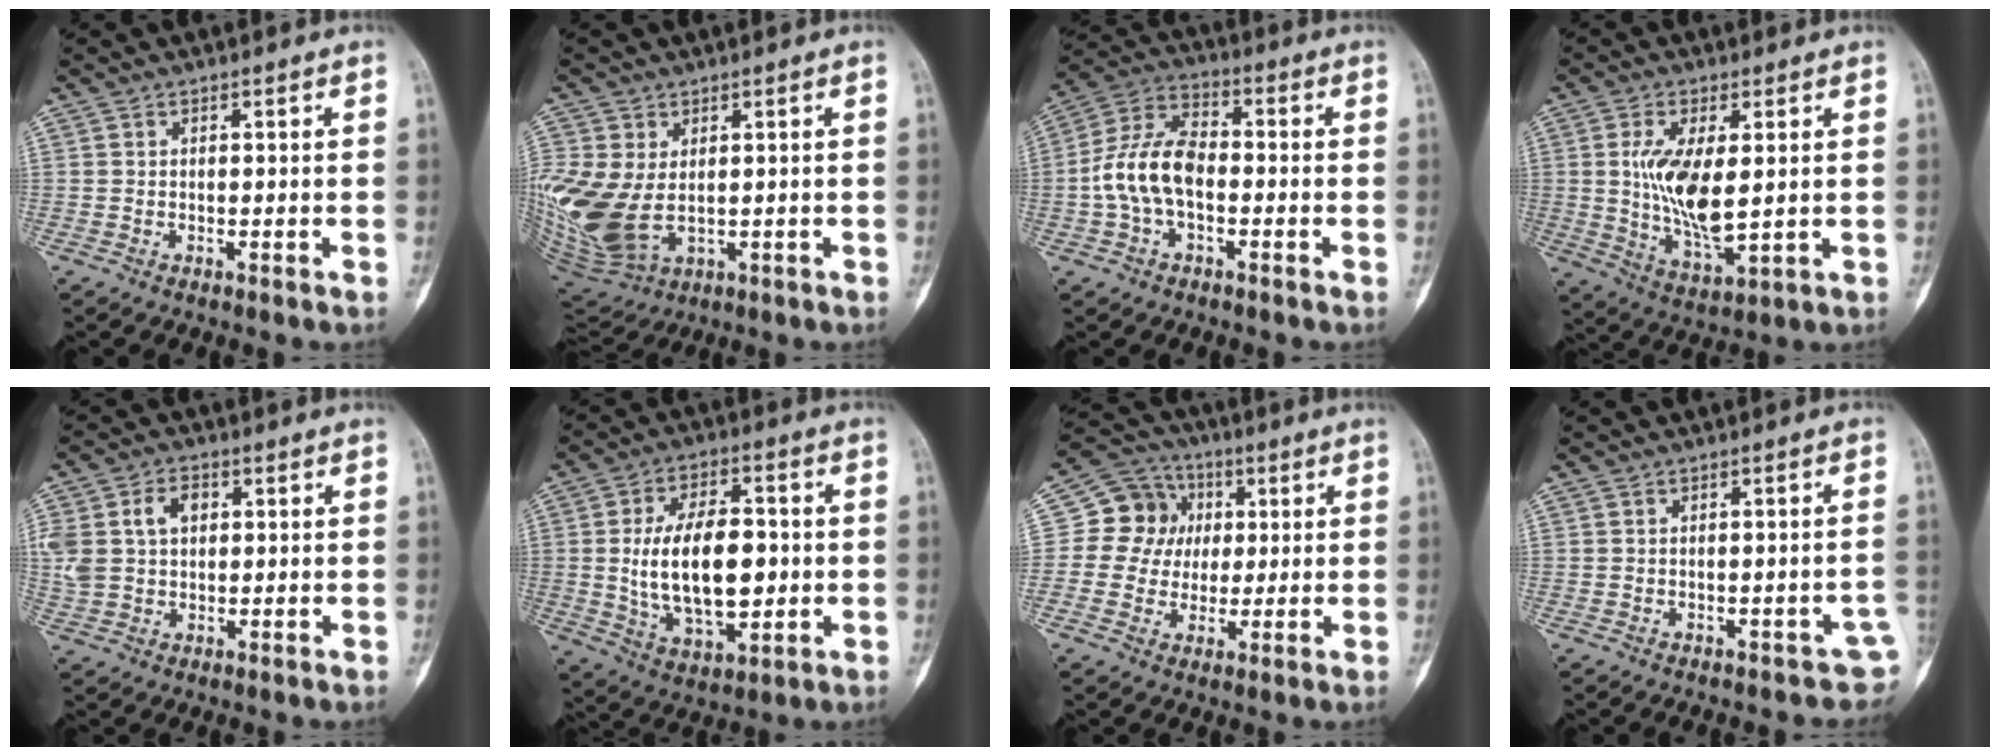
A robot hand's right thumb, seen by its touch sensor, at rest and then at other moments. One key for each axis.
{"total": 15.9, "fx": 0.2, "fy": 10.7, "fz": 11.7, "tx": -0.285, "ty": -0.018, "tz": 0.028}
{"total": 11.3, "fx": -1.6, "fy": 6.7, "fz": 9.0, "tx": -0.178, "ty": 0.038, "tz": -0.039}
{"total": 11.7, "fx": 1.2, "fy": 4.8, "fz": 10.6, "tx": -0.203, "ty": -0.023, "tz": 0.033}
{"total": 11.3, "fx": 2.6, "fy": 8.2, "fz": 7.3, "tx": -0.167, "ty": 0.012, "tz": 0.053}
{"total": 17.1, "fx": -0.1, "fy": 9.3, "fz": 14.4, "tx": -0.227, "ty": 0.001, "tz": 0.008}
{"total": 10.6, "fx": 1.7, "fy": 9.6, "fz": 4.2, "tx": -0.032, "ty": 0.009, "tz": 0.020}
{"total": 3.5, "fx": -1.7, "fy": 2.0, "fz": 2.4, "tx": -0.009, "ty": 0.014, "tz": -0.019}